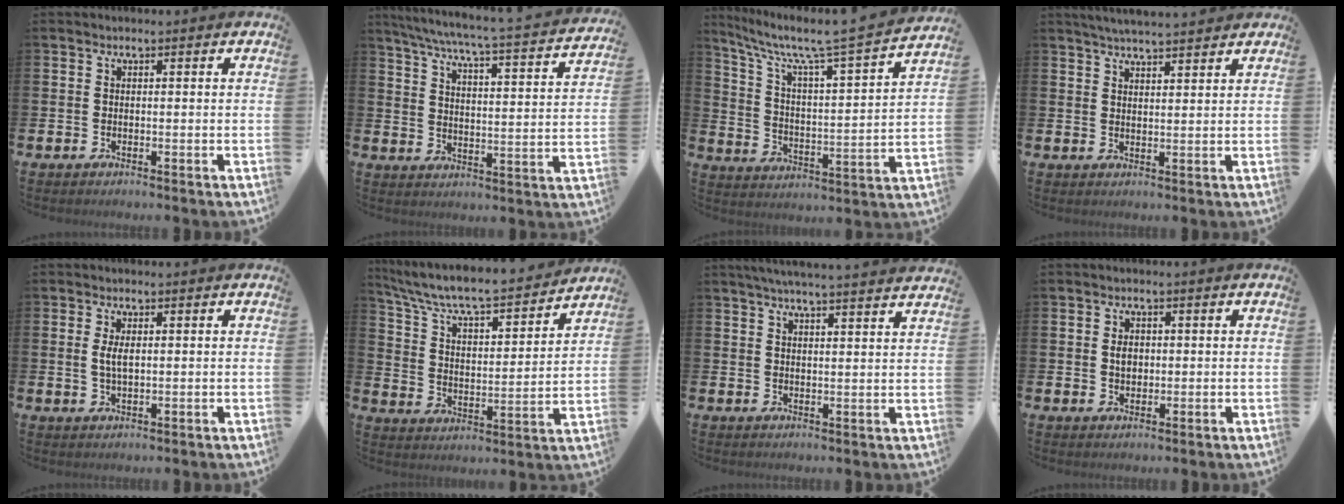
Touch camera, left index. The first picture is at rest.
{"total": 5.5, "force": [4.9, 0.2, 2.7], "torque": [-0.073, -0.046, 0.075]}
{"total": 7.5, "force": [6.4, 0.6, 3.9], "torque": [-0.105, -0.052, 0.100]}
{"total": 3.9, "force": [3.8, 0.1, 0.7], "torque": [-0.018, -0.016, 0.069]}
{"total": 2.6, "force": [0.6, 1.1, 2.3], "torque": [-0.042, 0.004, 0.006]}
{"total": 7.9, "force": [7.3, 1.4, 2.7], "torque": [-0.088, -0.058, 0.120]}
{"total": 4.5, "force": [4.3, -0.8, 1.1], "torque": [-0.026, -0.022, 0.076]}
{"total": 2.2, "force": [0.3, 1.7, 1.4], "torque": [-0.007, 0.000, -0.001]}